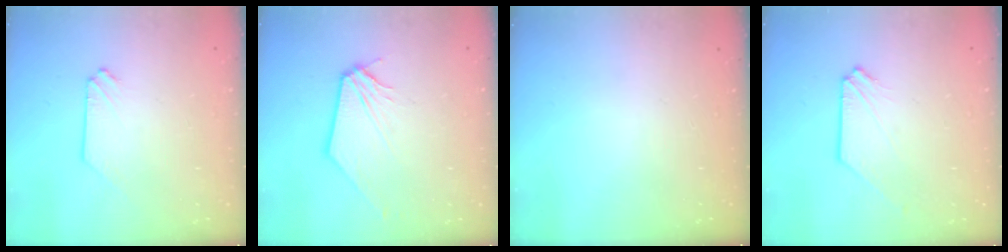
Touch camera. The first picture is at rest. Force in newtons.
{"total": 1.9, "press": 1.9, "slide": 0.2}
{"total": 0.0}
{"total": 1.0, "press": 1.0, "slide": 0.2}